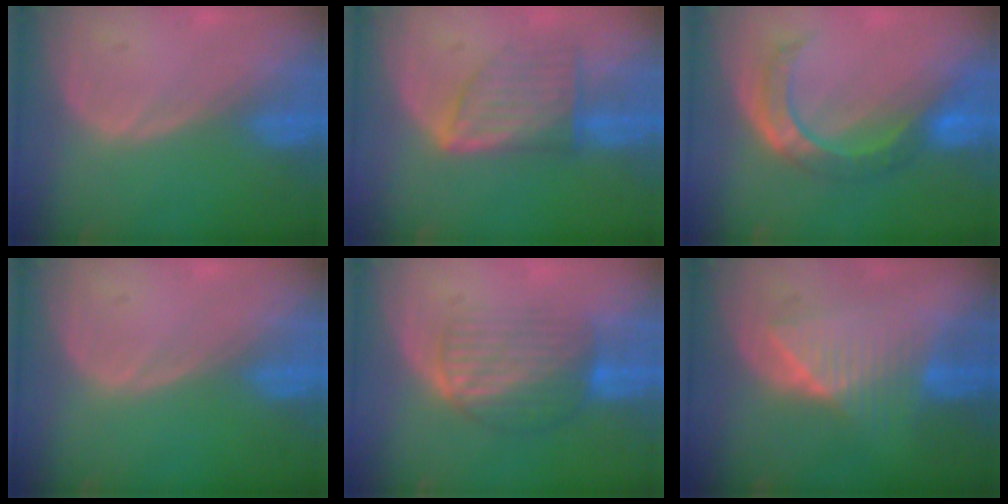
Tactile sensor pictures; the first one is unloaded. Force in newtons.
{"total": 7.4, "press": 6.6, "slide": 3.4}
{"total": 6.8, "press": 6.6, "slide": 1.7}
{"total": 0.0}
{"total": 6.7, "press": 6.4, "slide": 1.8}
{"total": 6.5, "press": 6.5, "slide": 0.6}